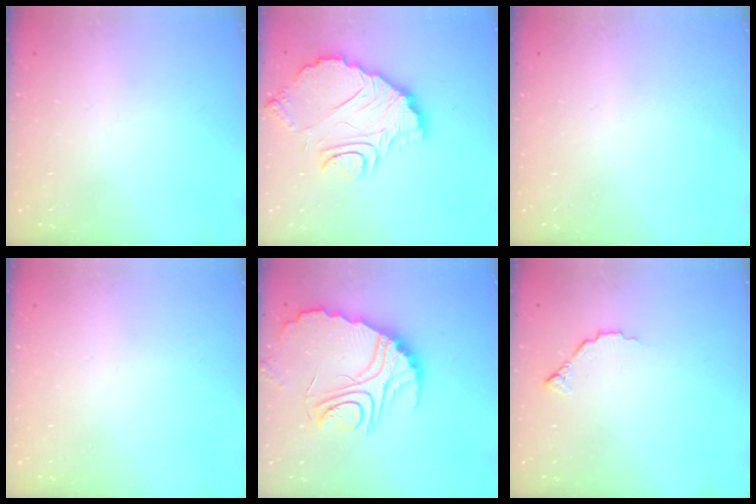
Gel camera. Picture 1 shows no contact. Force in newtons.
{"total": 12.1, "press": 12.0, "slide": 1.1}
{"total": 0.0}
{"total": 0.0}
{"total": 15.2, "press": 15.1, "slide": 1.4}
{"total": 4.4, "press": 4.3, "slide": 0.5}